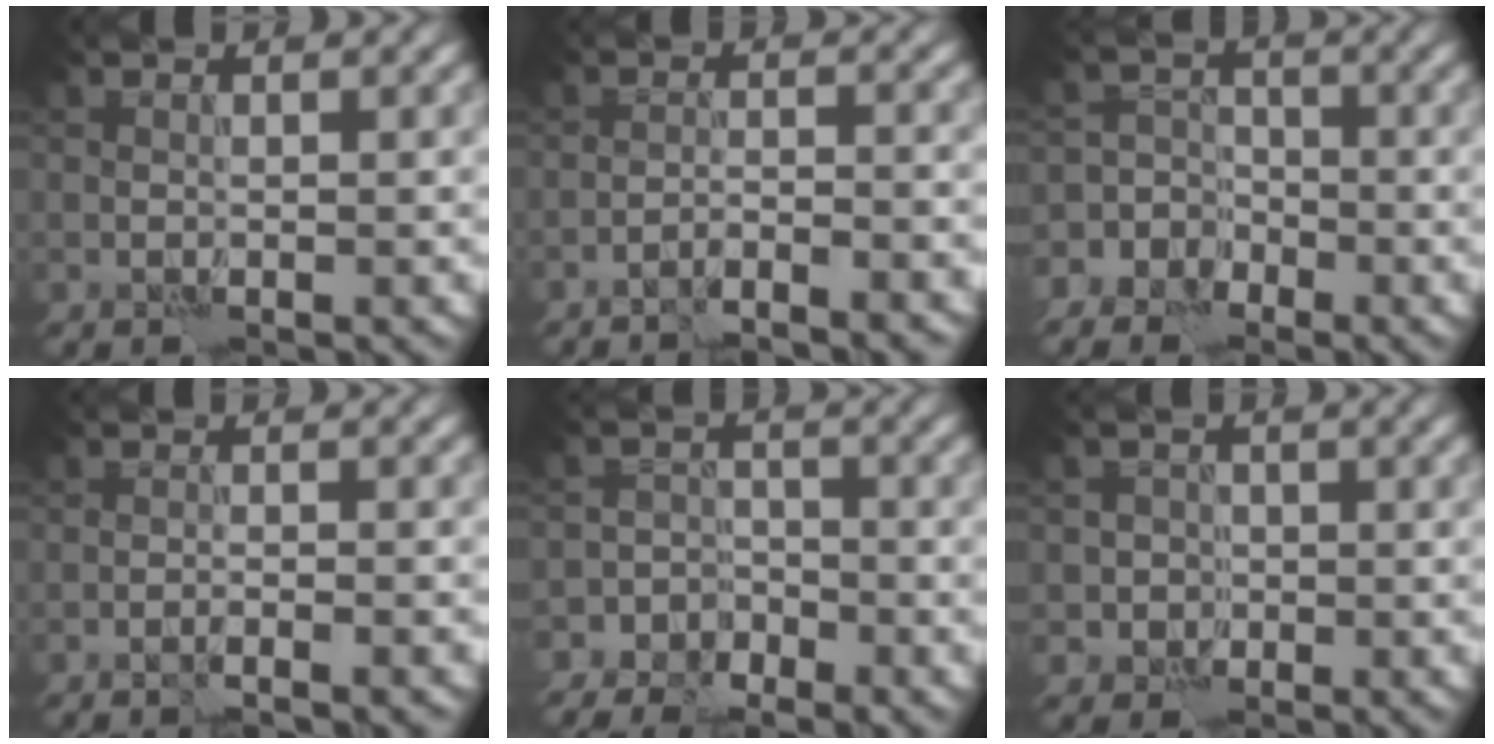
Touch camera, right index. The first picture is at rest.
{"total": 2.5, "force": [-2.3, 0.0, 1.0], "torque": [-0.012, 0.004, -0.042]}
{"total": 5.4, "force": [-3.3, 4.2, 0.4], "torque": [0.027, 0.000, -0.079]}
{"total": 1.5, "force": [-1.1, -0.2, 0.9], "torque": [-0.015, 0.004, -0.023]}
{"total": 4.2, "force": [-3.6, 2.2, 0.0], "torque": [0.029, 0.000, -0.065]}
{"total": 2.3, "force": [-0.8, 2.2, -0.1], "torque": [0.033, 0.002, -0.023]}